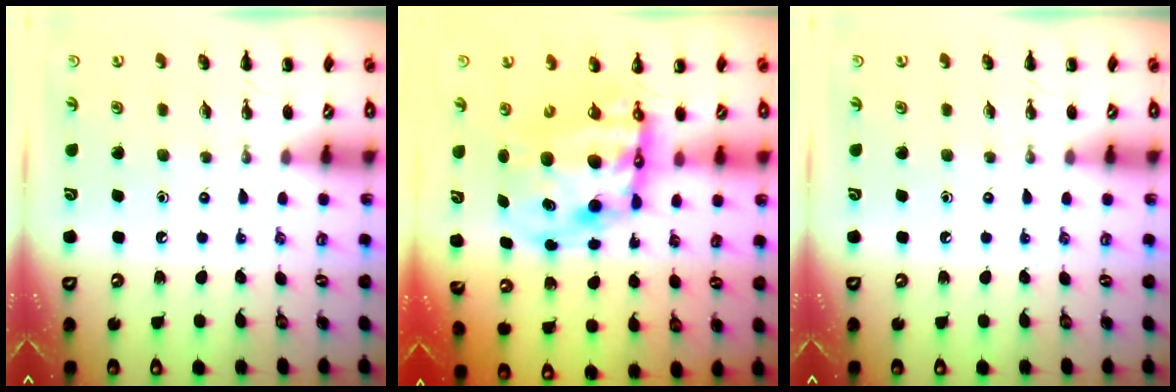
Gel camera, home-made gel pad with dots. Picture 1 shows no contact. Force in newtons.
{"total": 13.9, "press": 13.4, "slide": 3.6}
{"total": 0.0}